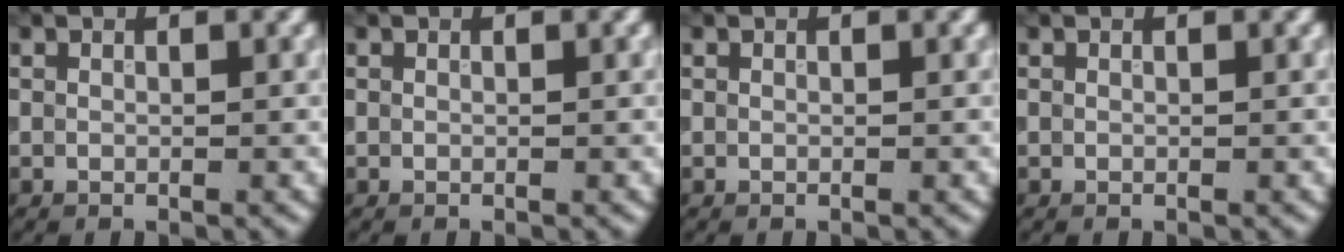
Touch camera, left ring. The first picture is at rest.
{"total": 0.0}
{"total": 0.0}
{"total": 0.0}